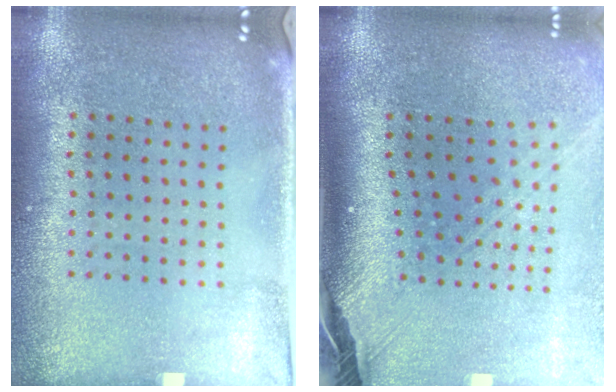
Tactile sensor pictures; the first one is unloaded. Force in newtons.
{"total": 2.9, "press": 2.0, "slide": 2.0}